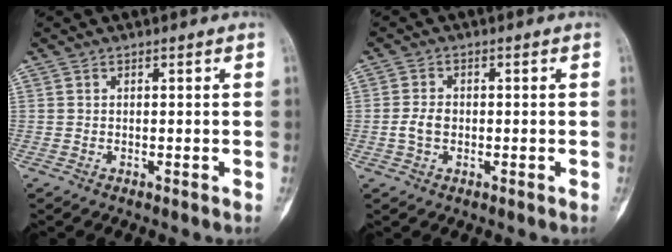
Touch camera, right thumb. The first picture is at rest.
{"total": 3.3, "force": [-0.5, 2.3, 2.3], "torque": [-0.046, 0.008, -0.011]}